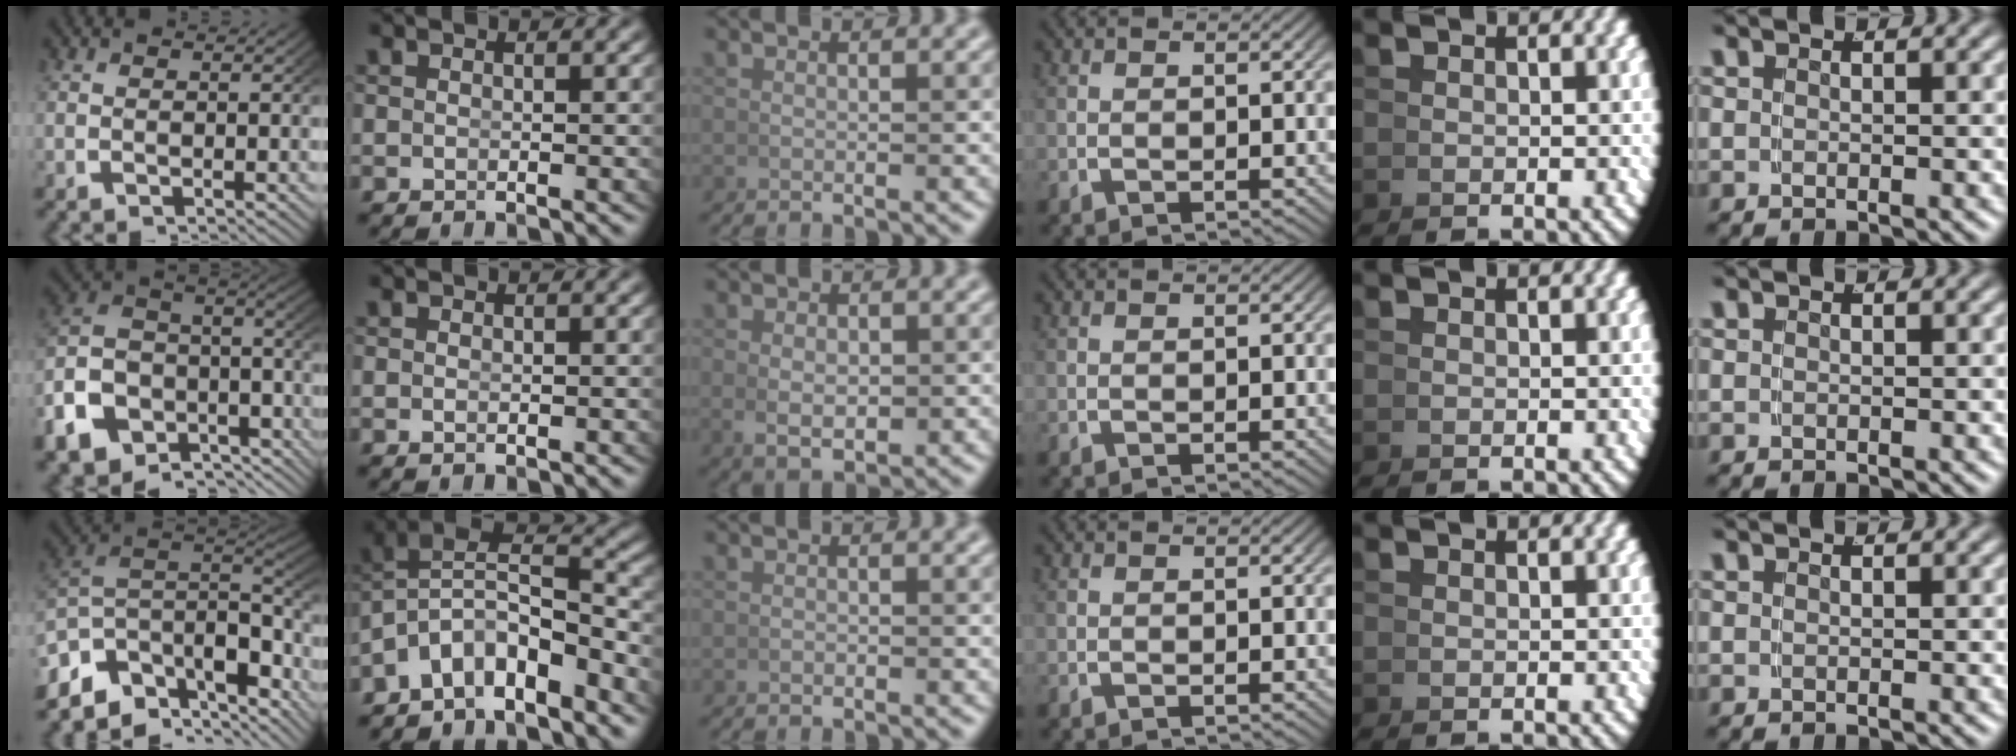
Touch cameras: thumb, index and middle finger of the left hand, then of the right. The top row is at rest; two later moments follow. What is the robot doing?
{"motion": "lift_and_place", "object": "hoodie"}